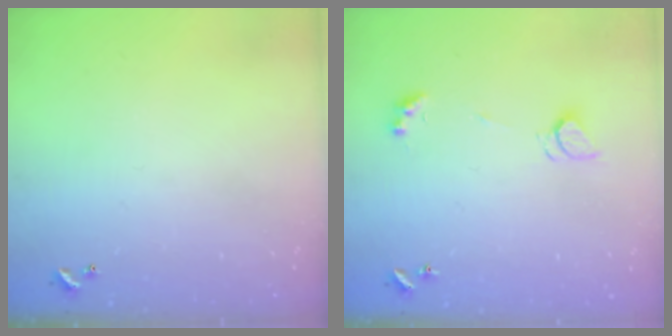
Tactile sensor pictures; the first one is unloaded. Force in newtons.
{"total": 2.3, "press": 2.3, "slide": 0.4}